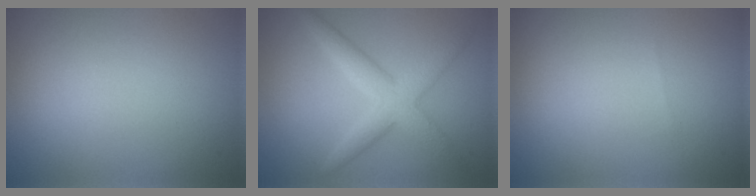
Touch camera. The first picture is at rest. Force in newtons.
{"total": 3.9, "press": 3.9, "slide": 0.1}
{"total": 0.0}